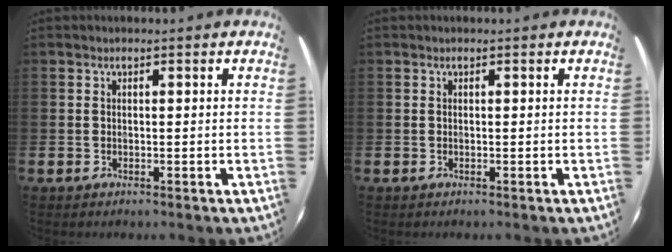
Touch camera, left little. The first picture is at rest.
{"total": 0.0}